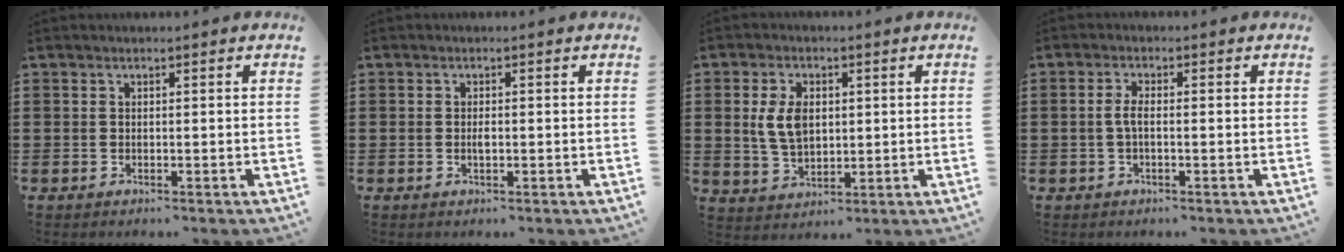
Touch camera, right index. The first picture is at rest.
{"total": 1.2, "force": [-0.1, 0.5, 1.1], "torque": [-0.020, 0.001, -0.003]}
{"total": 6.3, "force": [1.0, 3.8, 4.8], "torque": [-0.117, 0.008, 0.012]}
{"total": 2.3, "force": [-0.3, 0.8, 2.2], "torque": [-0.054, -0.002, -0.012]}